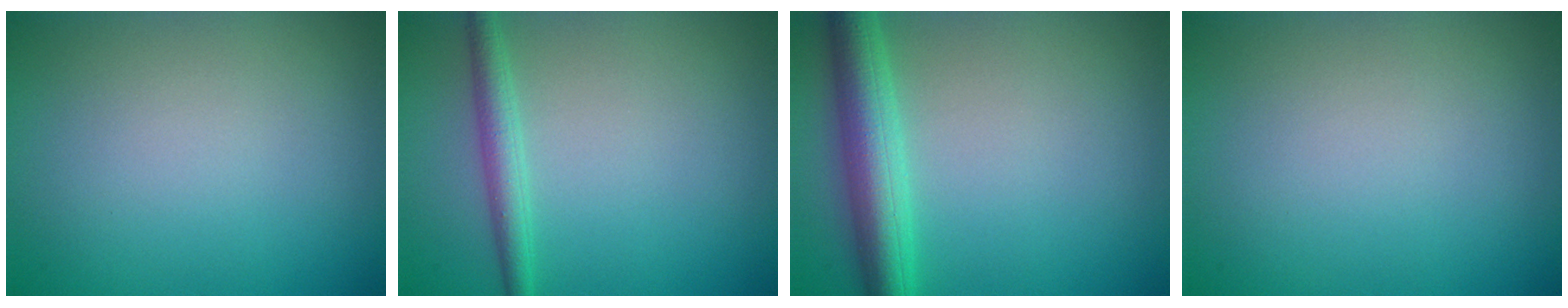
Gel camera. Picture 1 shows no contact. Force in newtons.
{"total": 2.3, "press": 2.3, "slide": 0.1}
{"total": 5.2, "press": 5.2, "slide": 0.2}
{"total": 0.0}